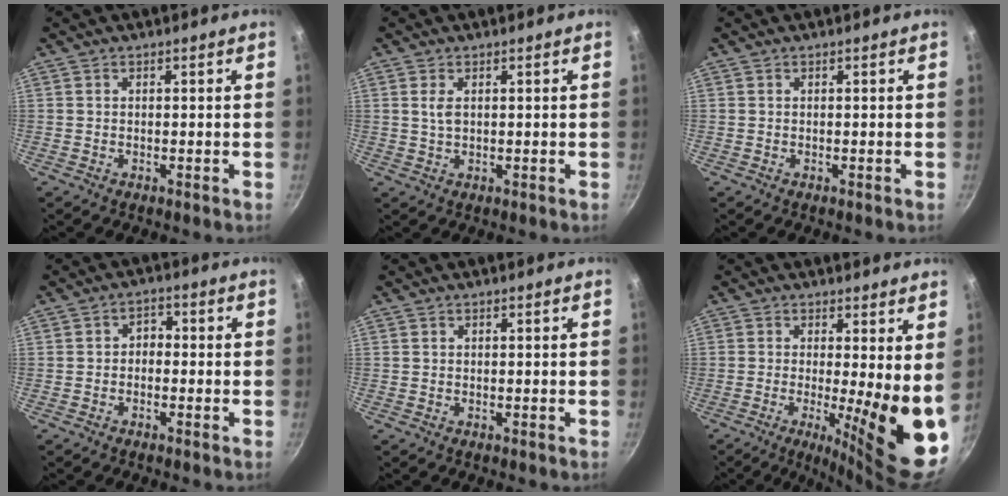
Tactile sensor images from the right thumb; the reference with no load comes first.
{"total": 2.3, "force": [0.6, 1.3, 1.8], "torque": [-0.033, -0.002, 0.012]}
{"total": 0.0}
{"total": 2.6, "force": [-0.8, 2.0, 1.5], "torque": [-0.012, 0.015, -0.019]}
{"total": 0.0}
{"total": 13.7, "force": [-0.4, 3.2, 13.3], "torque": [-0.163, -0.034, -0.001]}